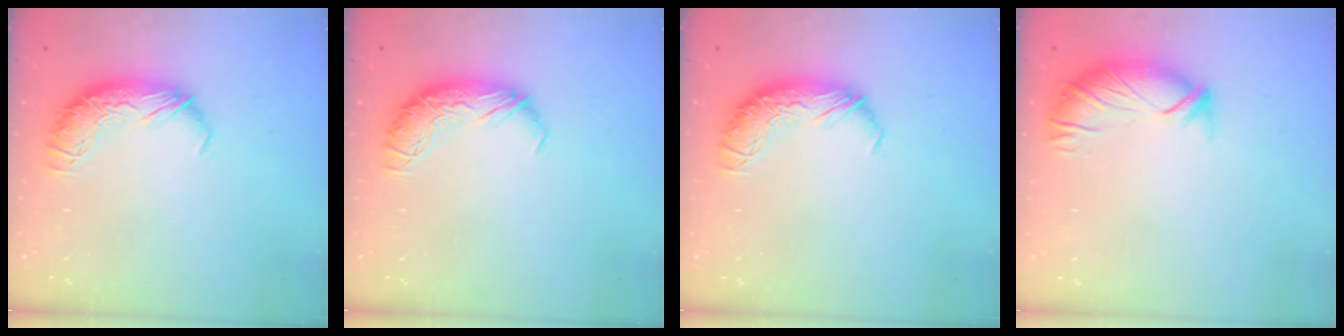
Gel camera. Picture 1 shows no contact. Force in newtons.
{"total": 0.0}
{"total": 0.0}
{"total": 3.3, "press": 3.1, "slide": 1.2}